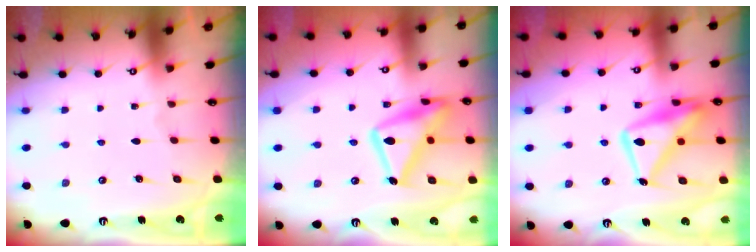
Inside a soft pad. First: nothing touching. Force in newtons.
{"total": 19.6, "press": 19.6, "slide": 1.3}
{"total": 16.5, "press": 16.4, "slide": 1.5}